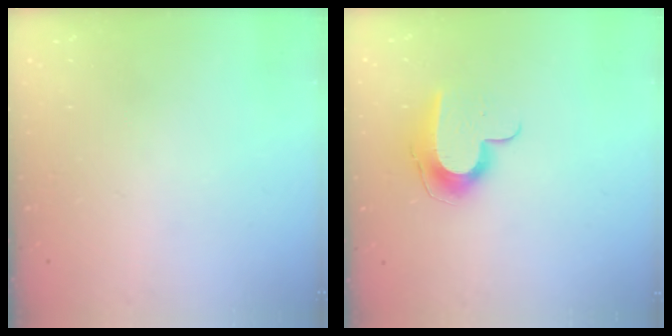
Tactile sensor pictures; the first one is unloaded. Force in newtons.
{"total": 10.0, "press": 9.9, "slide": 0.8}